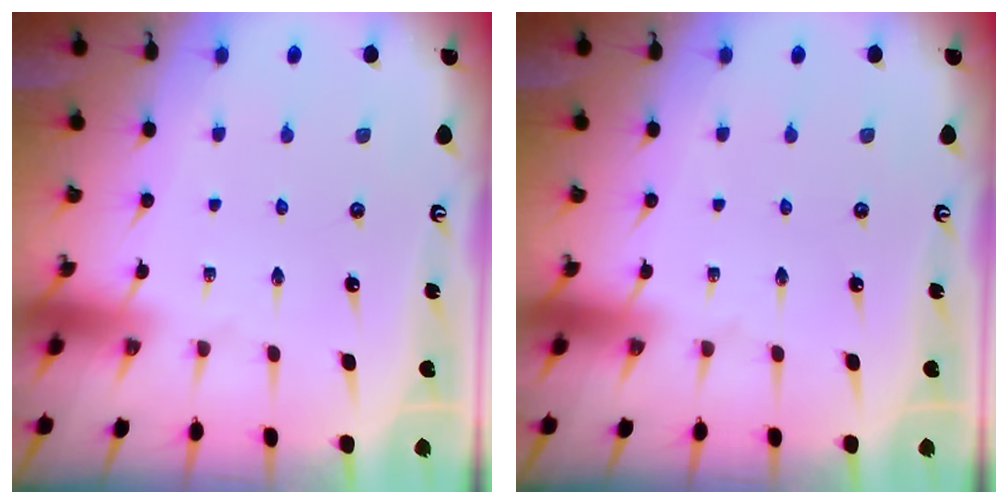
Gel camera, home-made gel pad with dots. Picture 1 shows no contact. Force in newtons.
{"total": 0.0}